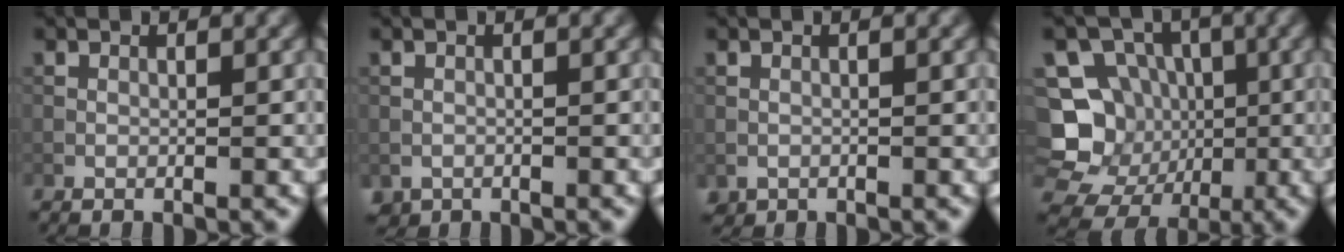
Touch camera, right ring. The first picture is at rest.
{"total": 1.0, "force": [-0.6, 0.7, 0.0], "torque": [0.004, -0.005, -0.013]}
{"total": 0.6, "force": [-0.4, 0.5, 0.0], "torque": [0.002, -0.006, -0.007]}
{"total": 9.9, "force": [-1.6, 9.2, 3.2], "torque": [-0.078, 0.014, -0.051]}